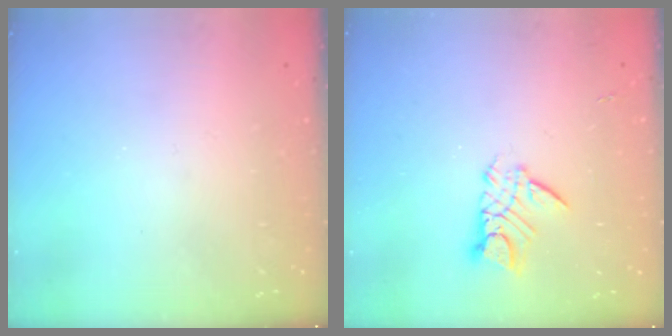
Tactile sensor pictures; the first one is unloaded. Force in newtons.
{"total": 9.0, "press": 9.0, "slide": 0.7}